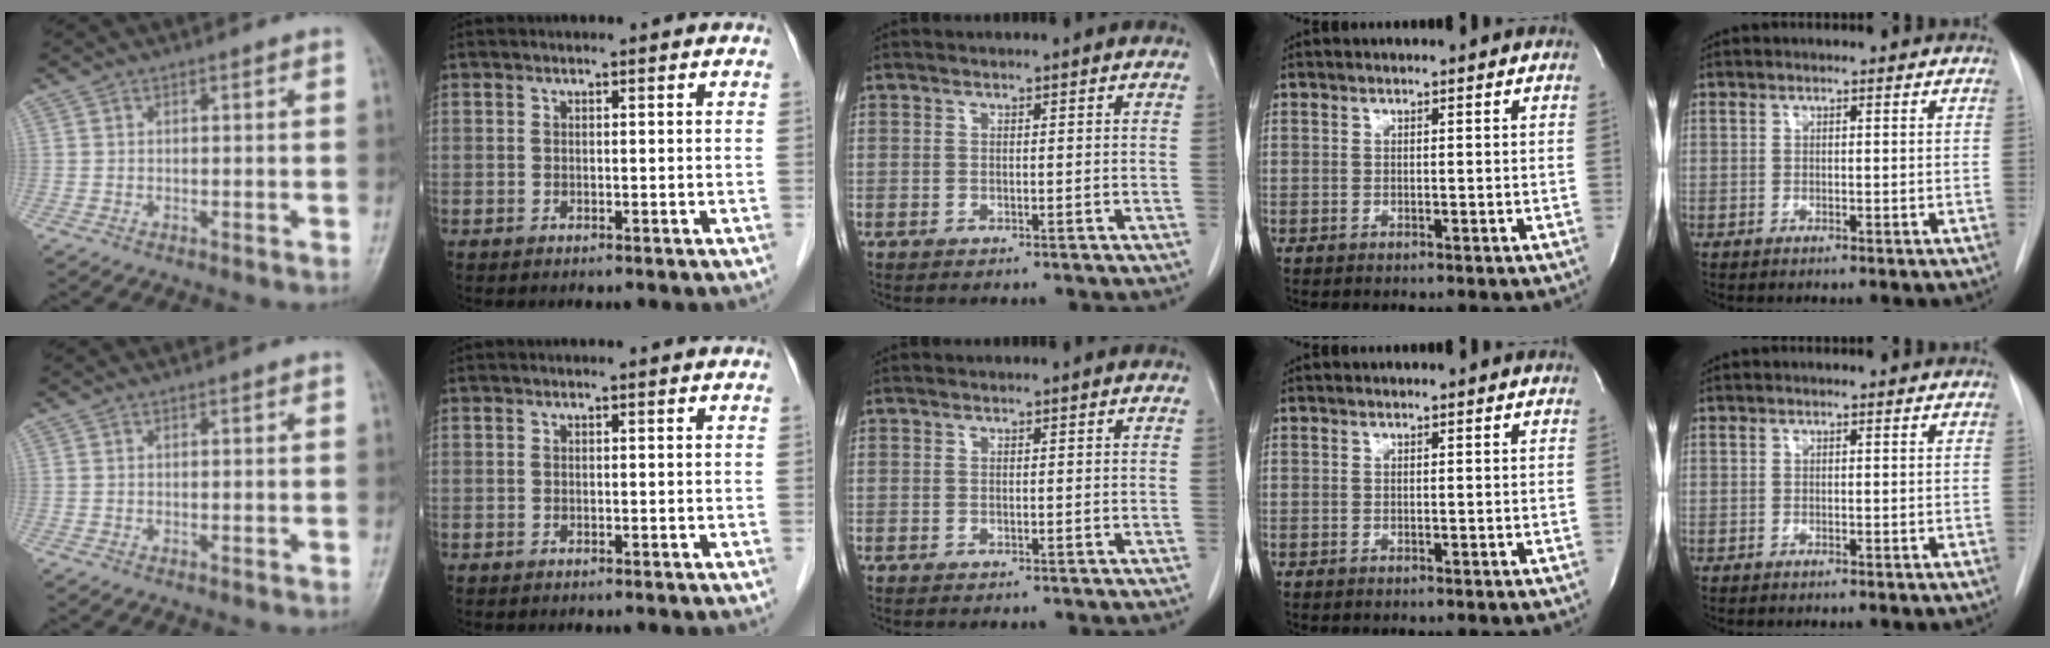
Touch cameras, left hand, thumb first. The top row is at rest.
{}